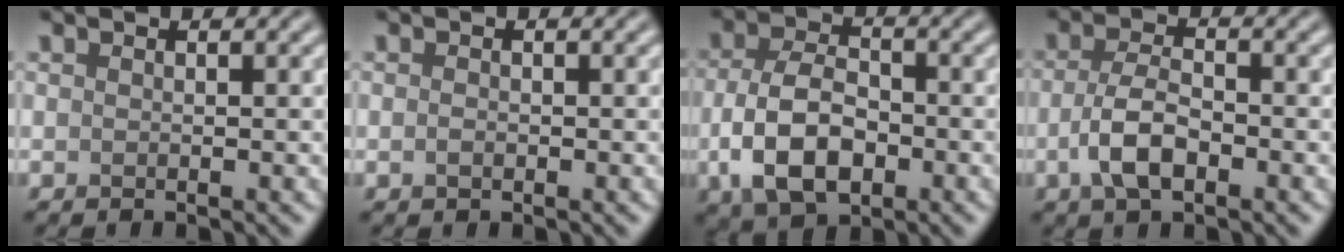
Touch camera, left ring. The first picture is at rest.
{"total": 0.7, "force": [-0.2, 0.4, 0.5], "torque": [-0.011, 0.000, -0.004]}
{"total": 7.0, "force": [-2.1, 4.1, 5.3], "torque": [-0.112, -0.002, -0.044]}
{"total": 4.0, "force": [-1.4, 1.8, 3.3], "torque": [-0.067, 0.002, -0.033]}